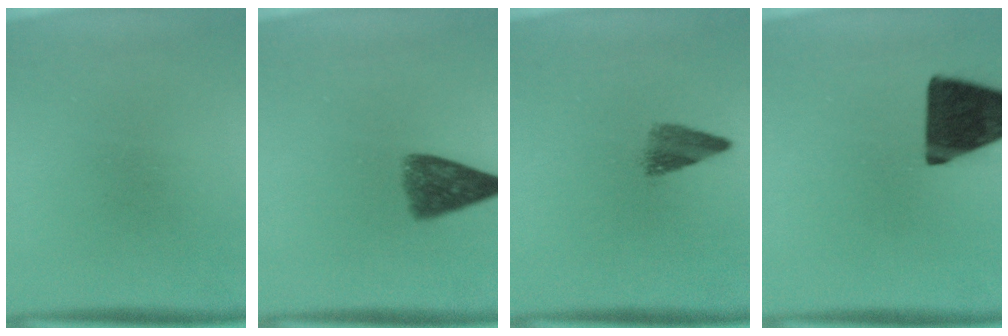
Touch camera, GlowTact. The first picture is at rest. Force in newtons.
{"total": 6.6}
{"total": 3.5}
{"total": 16.0}